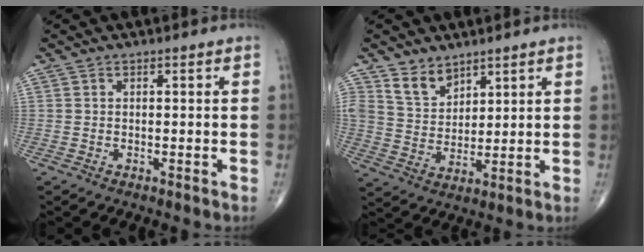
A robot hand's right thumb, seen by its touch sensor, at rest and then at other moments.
{"total": 6.2, "force": [4.6, 3.7, 1.8], "torque": [-0.010, -0.039, 0.096]}